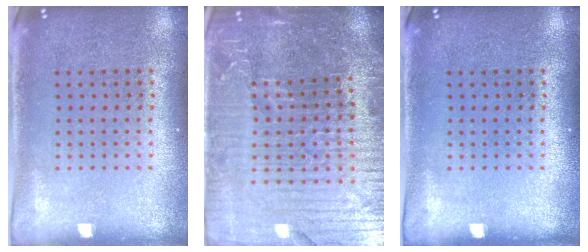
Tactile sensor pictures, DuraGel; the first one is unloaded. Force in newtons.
{"total": 6.4, "press": 5.7, "slide": 3.0}
{"total": 0.0}